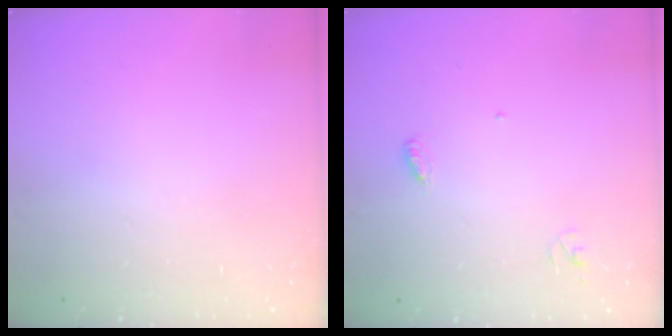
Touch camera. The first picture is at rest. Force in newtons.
{"total": 3.8, "press": 3.7, "slide": 0.4}